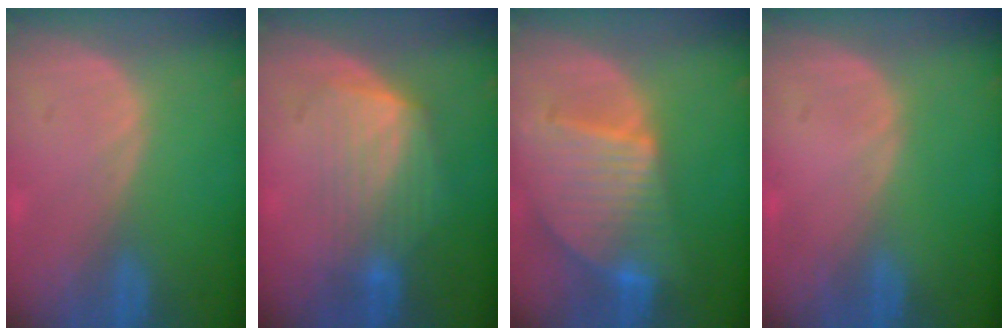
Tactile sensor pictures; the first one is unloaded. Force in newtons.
{"total": 6.4, "press": 6.3, "slide": 1.2}
{"total": 9.5, "press": 8.2, "slide": 4.8}
{"total": 0.0}